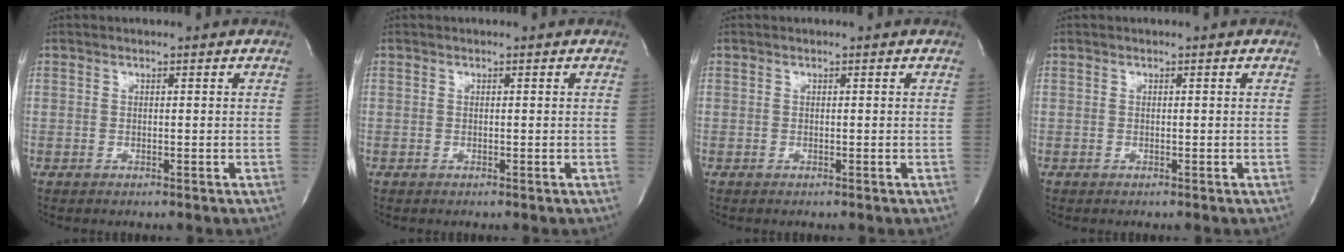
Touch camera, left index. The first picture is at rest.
{"total": 0.0}
{"total": 0.0}
{"total": 0.0}